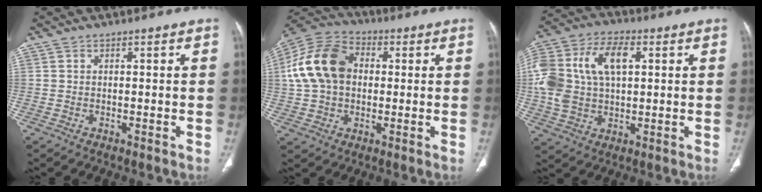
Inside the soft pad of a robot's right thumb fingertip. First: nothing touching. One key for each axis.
{"total": 16.0, "fx": 1.9, "fy": 11.7, "fz": 10.7, "tx": -0.194, "ty": 0.029, "tz": 0.026}
{"total": 19.0, "fx": 3.6, "fy": 11.7, "fz": 14.5, "tx": -0.306, "ty": 0.019, "tz": 0.063}